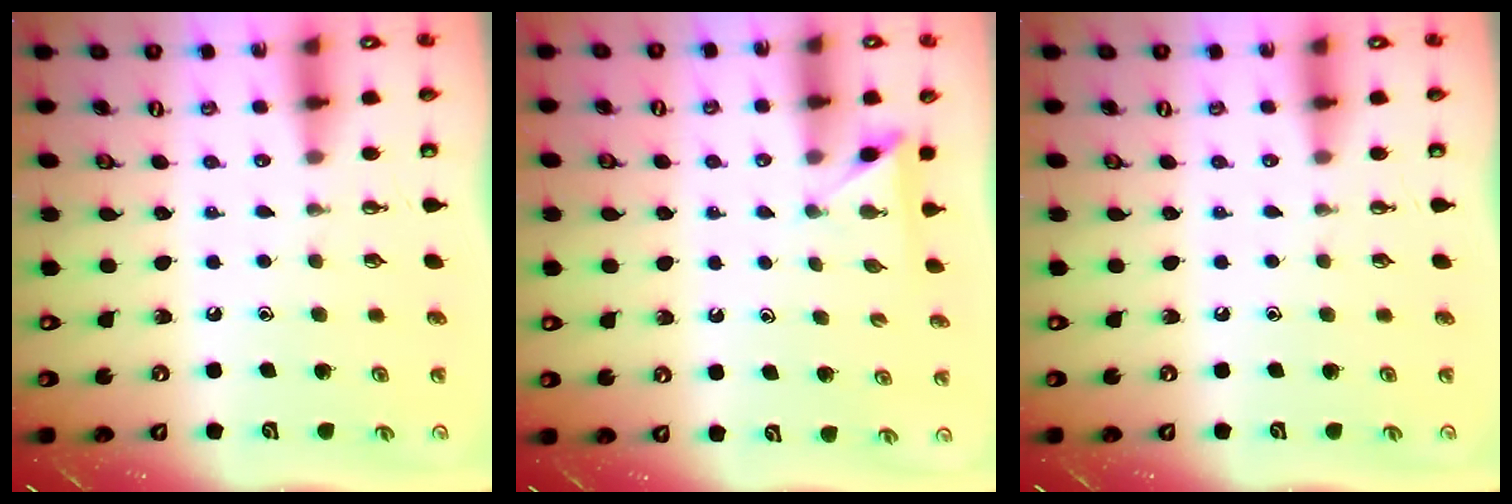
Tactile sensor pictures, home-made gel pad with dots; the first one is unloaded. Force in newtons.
{"total": 2.5, "press": 2.4, "slide": 0.3}
{"total": 0.0}